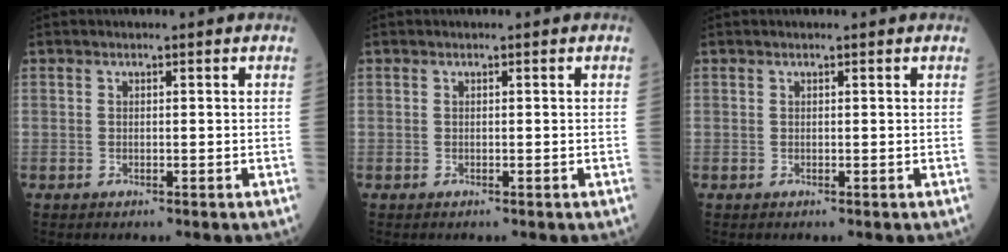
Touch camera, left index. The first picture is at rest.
{"total": 0.0}
{"total": 1.4, "force": [-1.2, -0.2, -0.6], "torque": [0.009, 0.000, -0.017]}